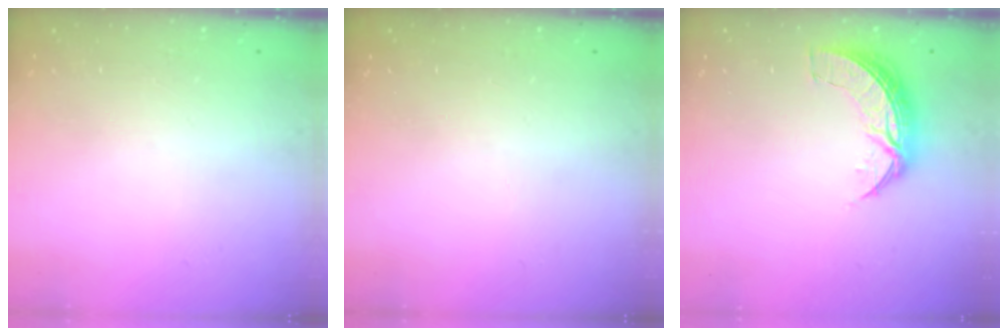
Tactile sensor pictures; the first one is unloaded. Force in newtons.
{"total": 0.0}
{"total": 7.7, "press": 7.7, "slide": 0.7}